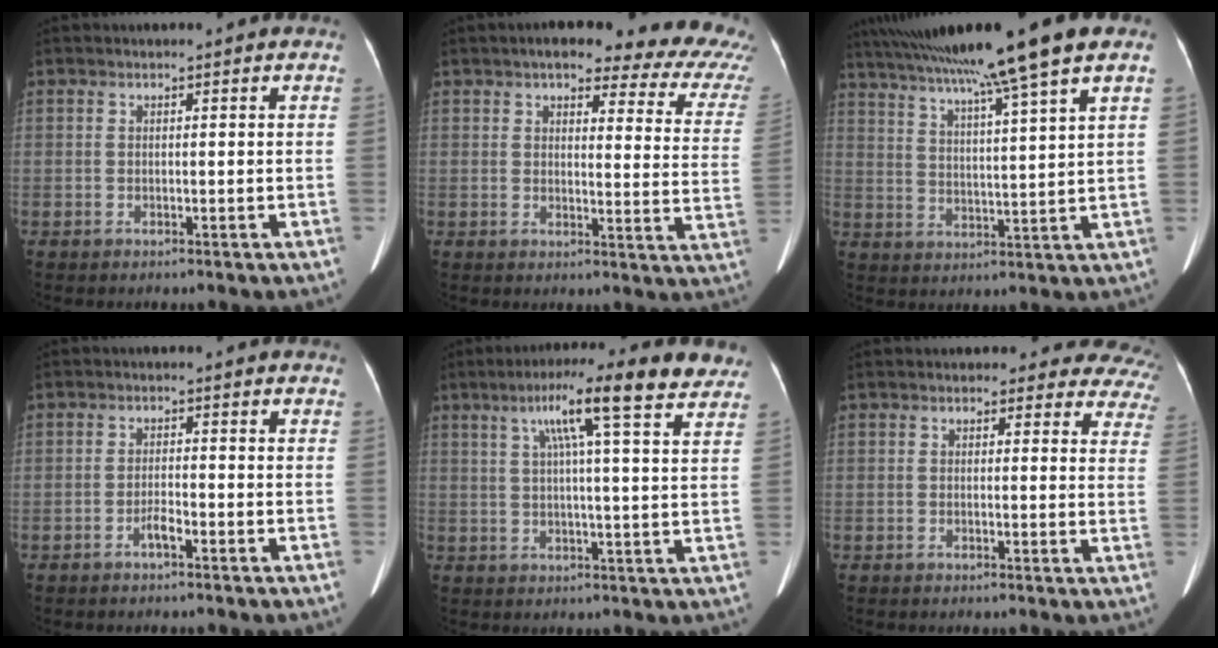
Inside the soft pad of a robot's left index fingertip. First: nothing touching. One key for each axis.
{"total": 18.4, "fx": 14.6, "fy": 4.8, "fz": 10.2, "tx": -0.101, "ty": -0.002, "tz": 0.147}
{"total": 17.4, "fx": 13.3, "fy": -1.9, "fz": 11.1, "tx": -0.188, "ty": 0.017, "tz": 0.202}
{"total": 1.9, "fx": -1.3, "fy": 0.3, "fz": 1.3, "tx": -0.024, "ty": 0.001, "tz": -0.023}
{"total": 13.4, "fx": 8.2, "fy": 0.6, "fz": 10.5, "tx": -0.164, "ty": 0.033, "tz": 0.107}
{"total": 11.9, "fx": 10.9, "fy": 4.7, "fz": 1.6, "tx": 0.036, "ty": -0.025, "tz": 0.076}